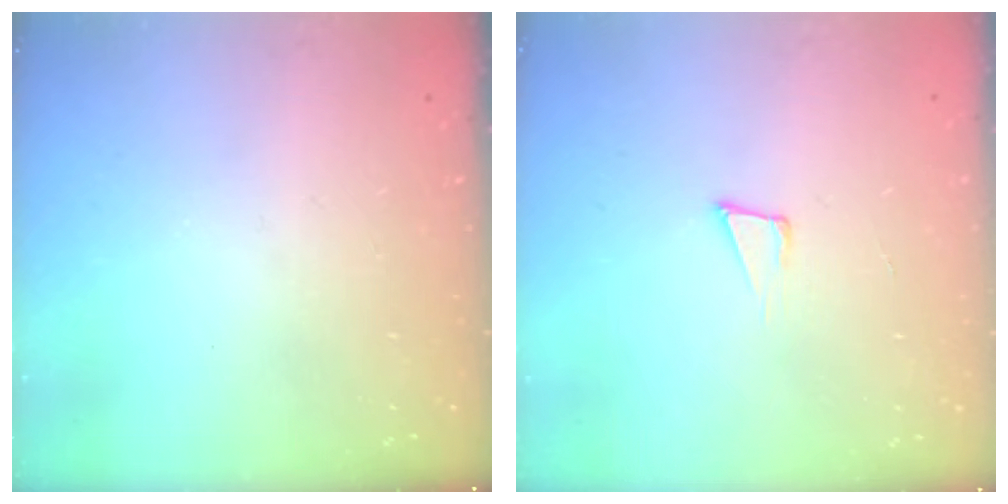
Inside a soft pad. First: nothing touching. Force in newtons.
{"total": 4.0, "press": 2.5, "slide": 3.1}